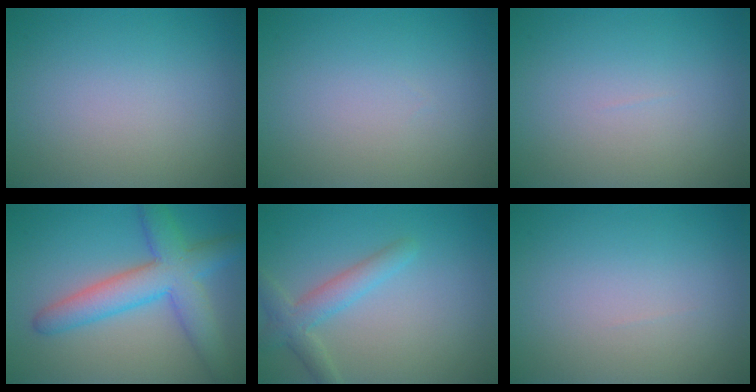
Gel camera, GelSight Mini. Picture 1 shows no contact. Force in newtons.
{"total": 0.0}
{"total": 0.0}
{"total": 6.5, "press": 6.5, "slide": 0.3}
{"total": 2.8, "press": 2.8, "slide": 0.1}
{"total": 0.0}